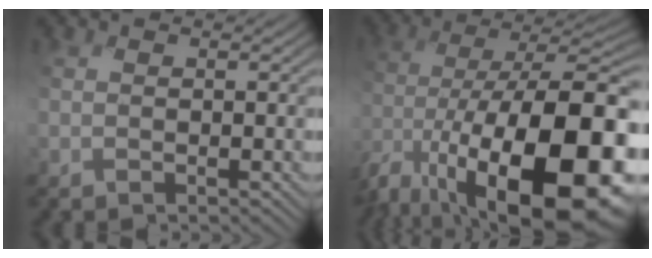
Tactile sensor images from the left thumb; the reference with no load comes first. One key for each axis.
{"total": 20.1, "fx": -10.7, "fy": 8.6, "fz": 14.7, "tx": -0.252, "ty": -0.034, "tz": -0.168}